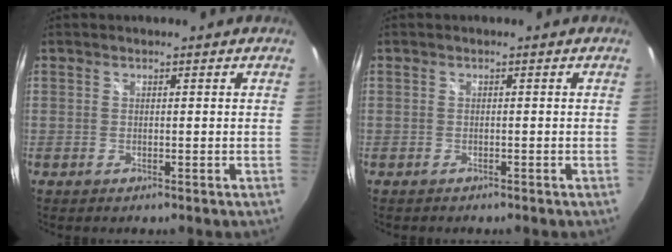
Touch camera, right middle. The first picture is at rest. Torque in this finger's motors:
{"motor_torque": [-0.40, 0.07, 0.04, -0.01]}